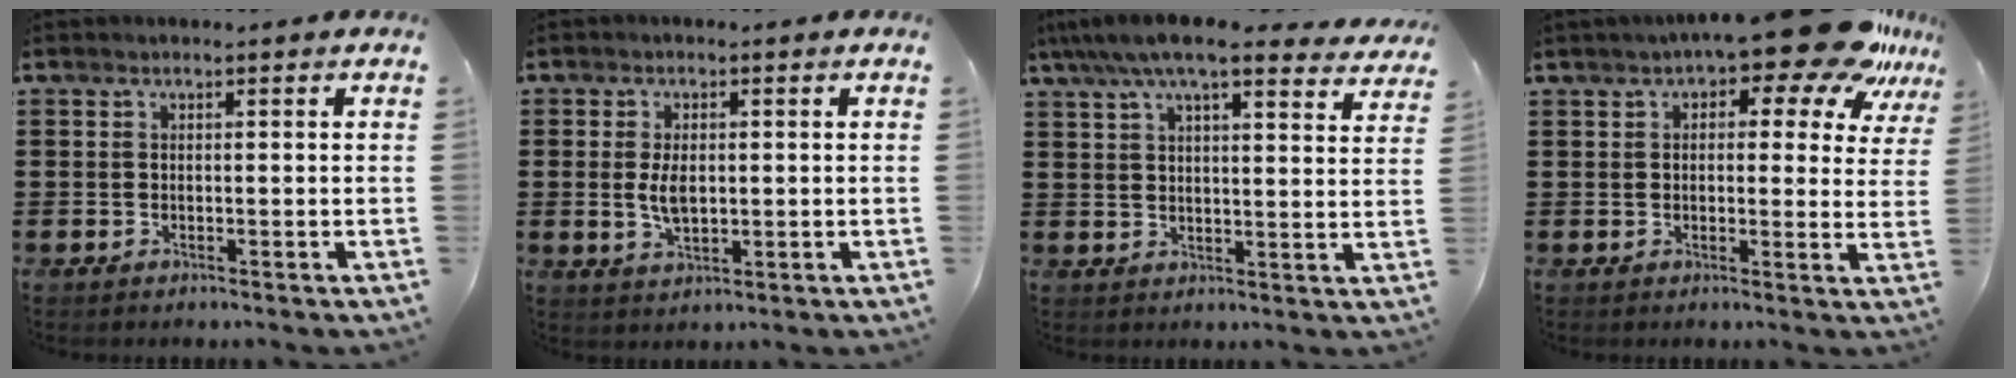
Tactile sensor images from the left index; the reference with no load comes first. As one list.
[{"total": 4.5, "force": [0.1, 2.4, 3.9], "torque": [-0.076, 0.000, -0.002]}, {"total": 8.2, "force": [7.0, 1.2, 4.2], "torque": [-0.103, -0.020, 0.126]}, {"total": 11.6, "force": [8.7, 2.6, 7.3], "torque": [-0.100, -0.045, 0.145]}]